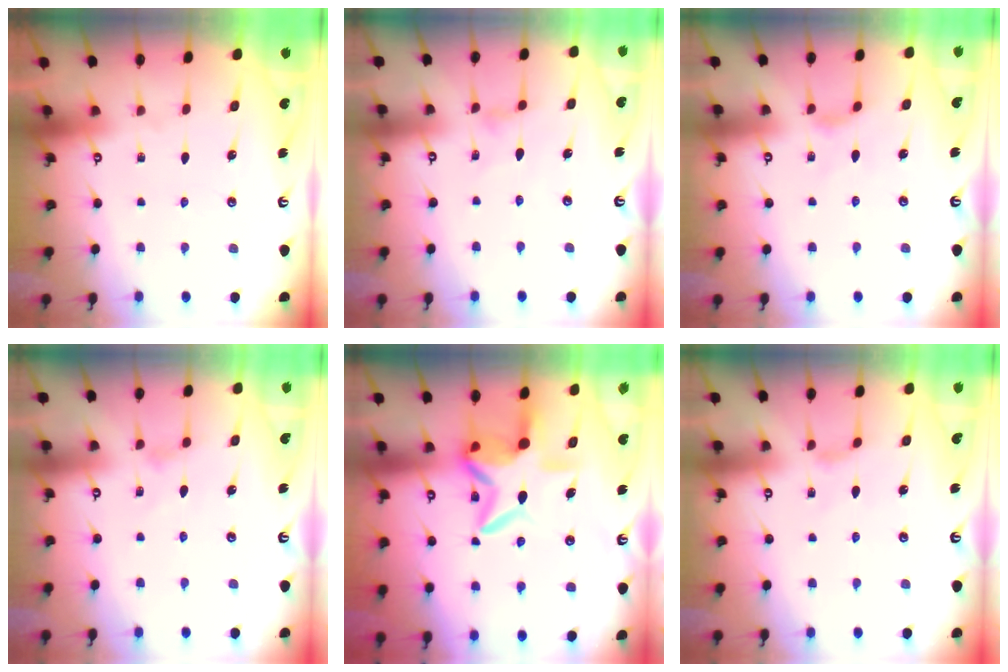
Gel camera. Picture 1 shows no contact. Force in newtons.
{"total": 2.0, "press": 2.0, "slide": 0.4}
{"total": 2.7, "press": 2.6, "slide": 0.6}
{"total": 1.5, "press": 1.5, "slide": 0.3}
{"total": 11.1, "press": 11.1, "slide": 1.1}
{"total": 1.4, "press": 1.3, "slide": 0.4}